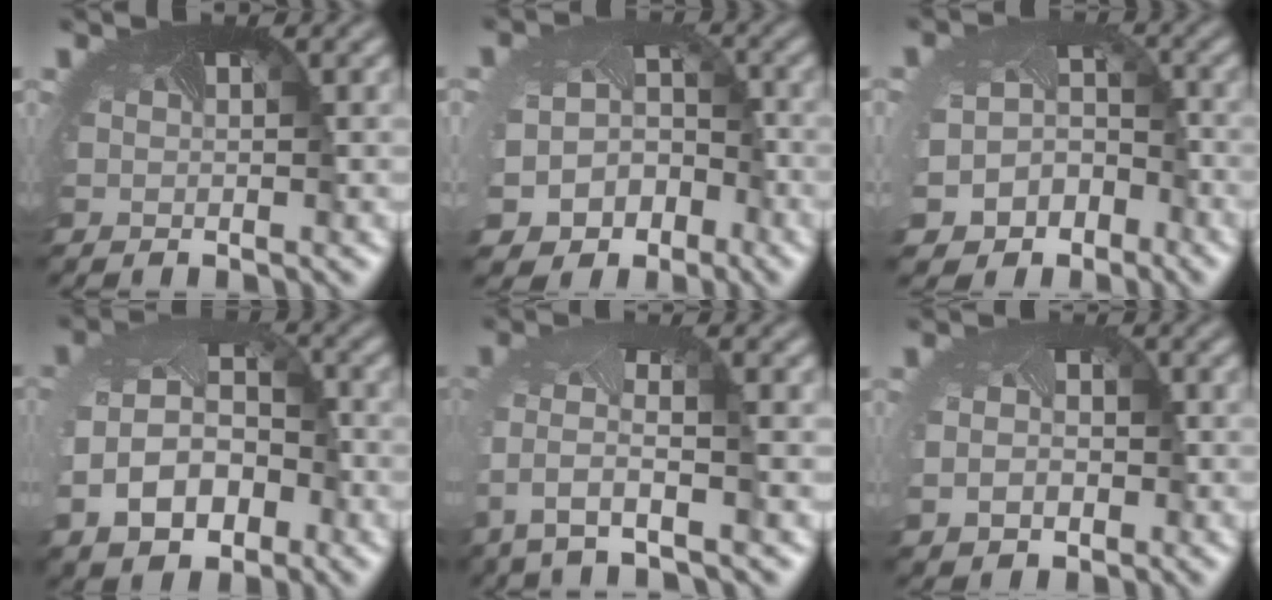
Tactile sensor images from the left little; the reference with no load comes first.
{"total": 8.0, "force": [-4.3, 6.3, 2.3], "torque": [-0.049, -0.039, -0.057]}
{"total": 7.0, "force": [-4.4, 5.2, 1.7], "torque": [-0.039, -0.028, -0.055]}
{"total": 6.7, "force": [-2.0, 4.9, 4.1], "torque": [-0.105, -0.019, -0.032]}
{"total": 4.0, "force": [-1.6, 1.2, 3.4], "torque": [-0.103, -0.009, -0.037]}
{"total": 3.4, "force": [-0.6, 2.7, 1.9], "torque": [-0.044, -0.020, -0.002]}